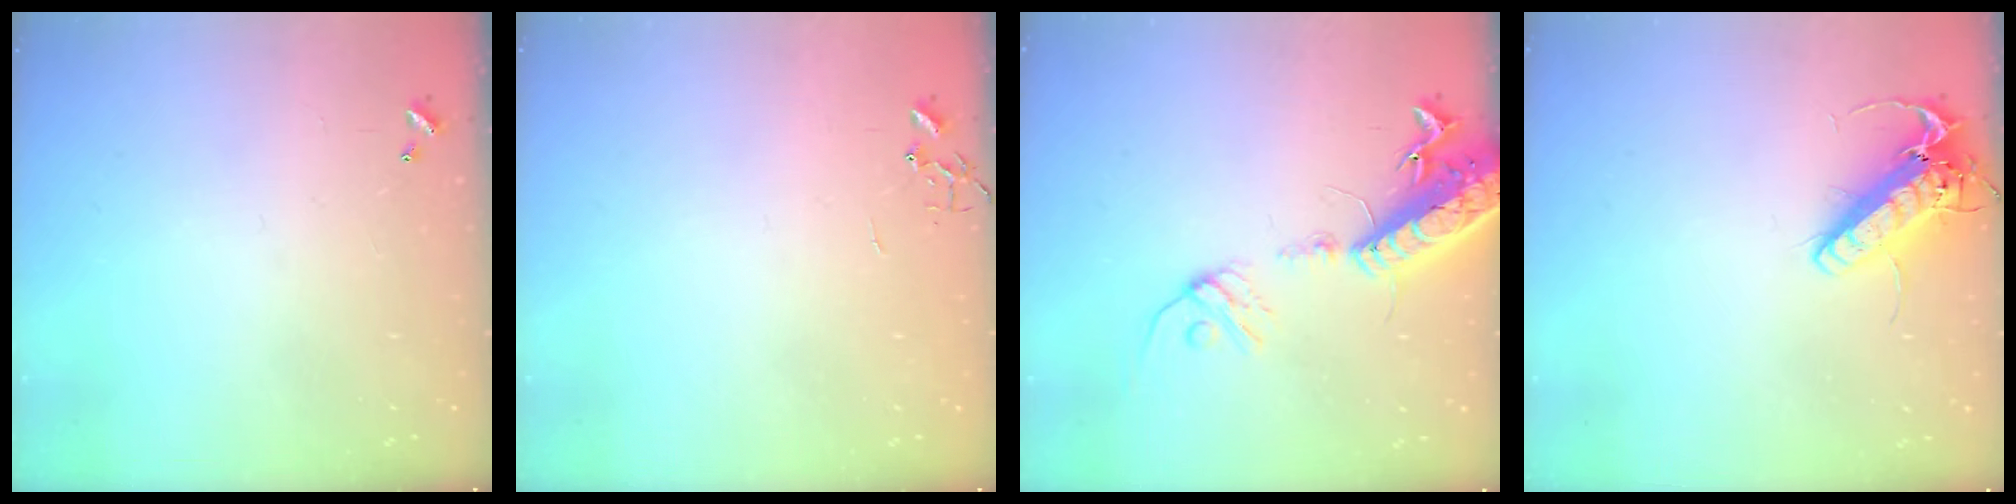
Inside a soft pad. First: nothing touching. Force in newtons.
{"total": 0.0}
{"total": 17.4, "press": 16.9, "slide": 4.1}
{"total": 14.8, "press": 14.5, "slide": 2.9}